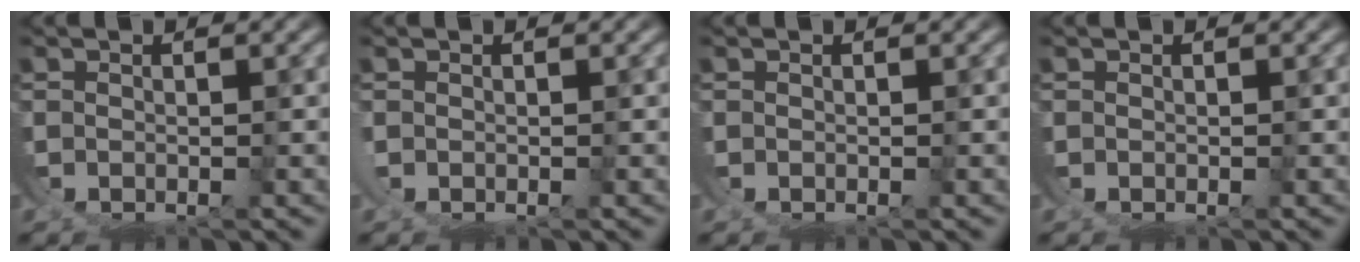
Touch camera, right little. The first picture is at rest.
{"total": 0.6, "force": [0.2, 0.4, 0.5], "torque": [-0.015, -0.003, 0.006]}
{"total": 0.0}
{"total": 0.0}